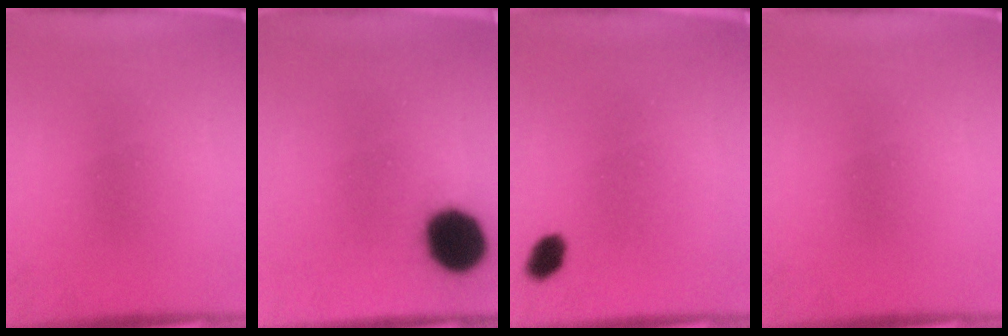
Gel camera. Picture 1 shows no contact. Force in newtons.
{"total": 15.0}
{"total": 3.1}
{"total": 0.0}